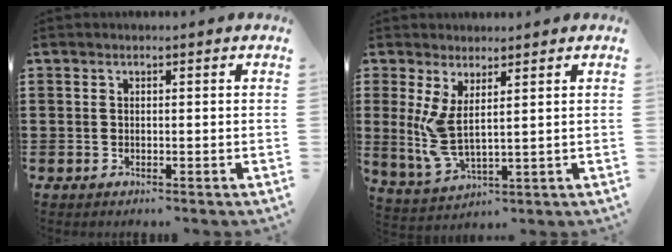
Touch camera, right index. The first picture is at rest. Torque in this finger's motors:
{"motor_torque": [1.13, 1.01, 0.29, 0.15]}